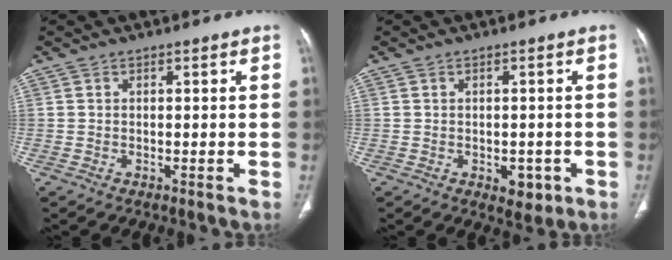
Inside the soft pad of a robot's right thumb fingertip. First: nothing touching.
{"total": 4.0, "force": [-1.4, 2.5, 2.8], "torque": [-0.017, 0.001, -0.009]}